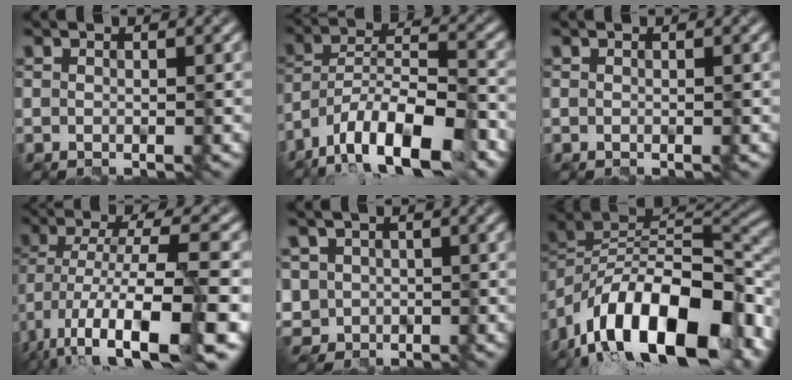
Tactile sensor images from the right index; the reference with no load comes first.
{"total": 14.6, "force": [-10.5, 5.0, 8.8], "torque": [-0.146, 0.007, -0.168]}
{"total": 0.0}
{"total": 12.8, "force": [-5.8, 3.2, 11.0], "torque": [-0.207, 0.001, -0.096]}
{"total": 4.4, "force": [-0.3, 4.2, 1.2], "torque": [-0.027, 0.015, -0.020]}
{"total": 17.3, "force": [-9.5, 7.4, 12.4], "torque": [-0.204, 0.009, -0.170]}